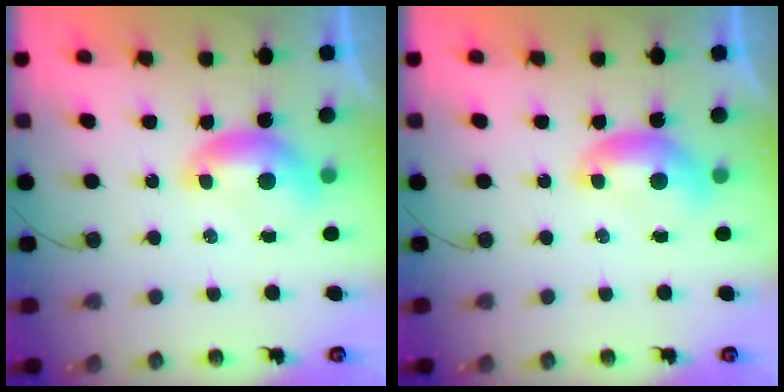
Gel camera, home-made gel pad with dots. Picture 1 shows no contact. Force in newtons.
{"total": 0.0}